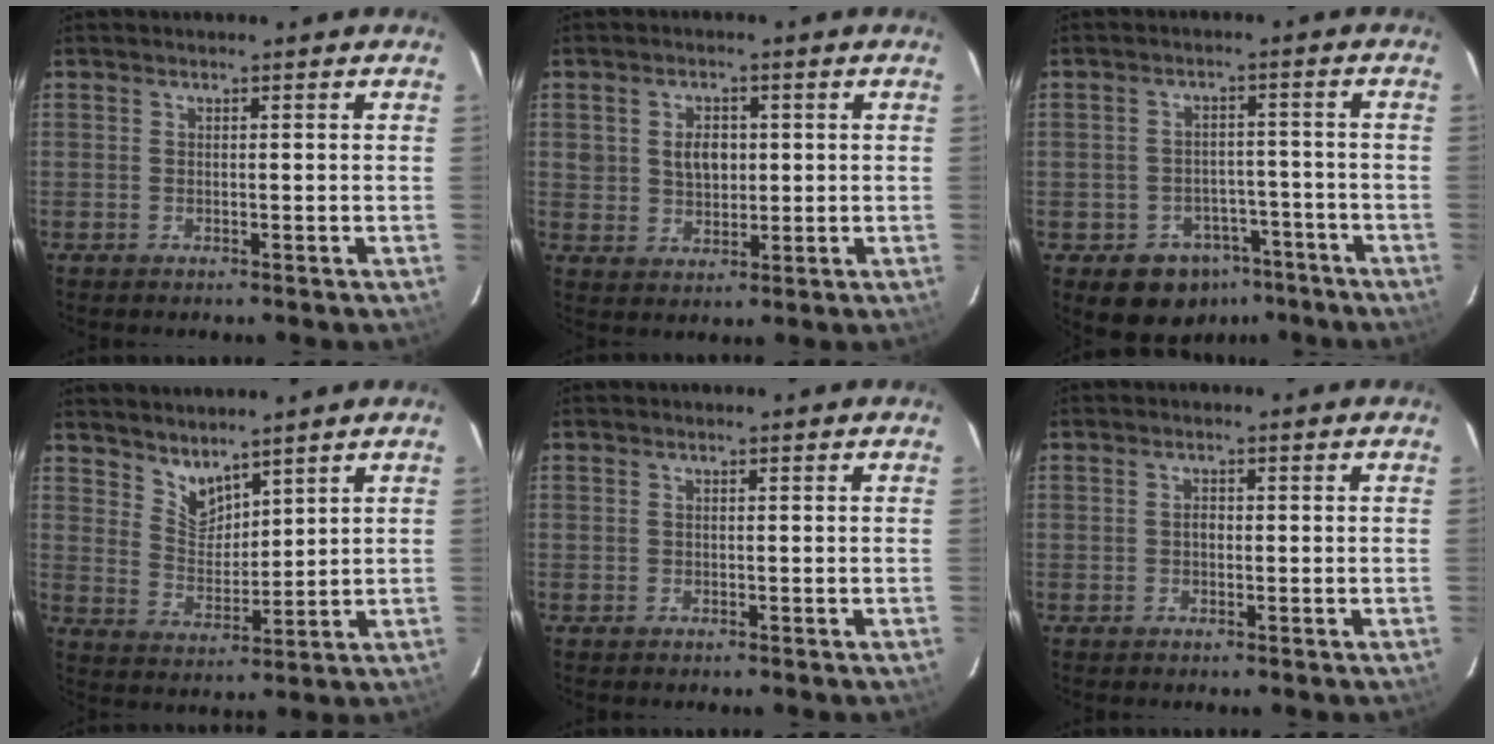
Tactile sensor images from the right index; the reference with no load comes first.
{"total": 5.0, "force": [1.1, 3.8, 3.0], "torque": [-0.052, 0.008, 0.026]}
{"total": 8.7, "force": [-5.2, 6.6, 2.3], "torque": [-0.047, 0.031, -0.049]}
{"total": 6.0, "force": [5.2, 2.3, 1.9], "torque": [-0.026, -0.001, 0.104]}
{"total": 0.0}
{"total": 1.1, "force": [-0.1, 0.8, 0.7], "torque": [-0.012, 0.006, -0.003]}